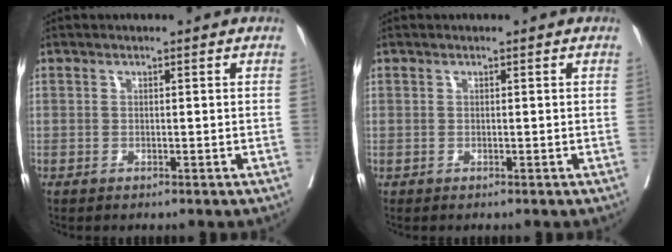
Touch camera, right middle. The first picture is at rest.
{"total": 0.0}